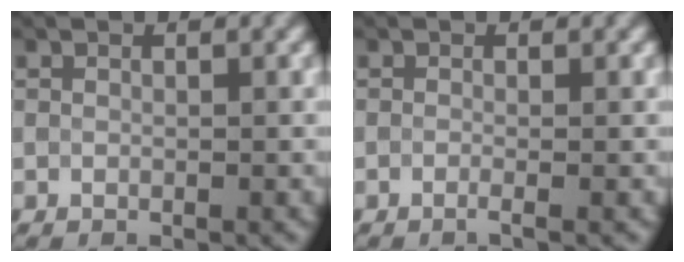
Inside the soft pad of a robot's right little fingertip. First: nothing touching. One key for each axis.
{"total": 0.9, "fx": -0.7, "fy": 0.2, "fz": 0.6, "tx": -0.002, "ty": -0.009, "tz": -0.020}